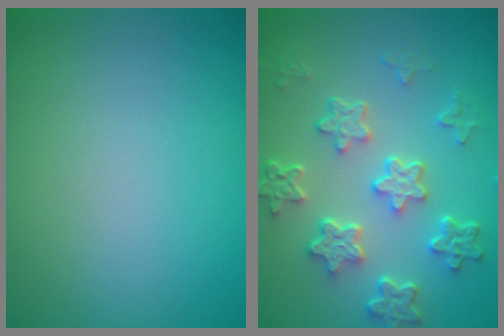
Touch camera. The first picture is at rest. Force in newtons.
{"total": 5.6, "press": 4.3, "slide": 3.6}